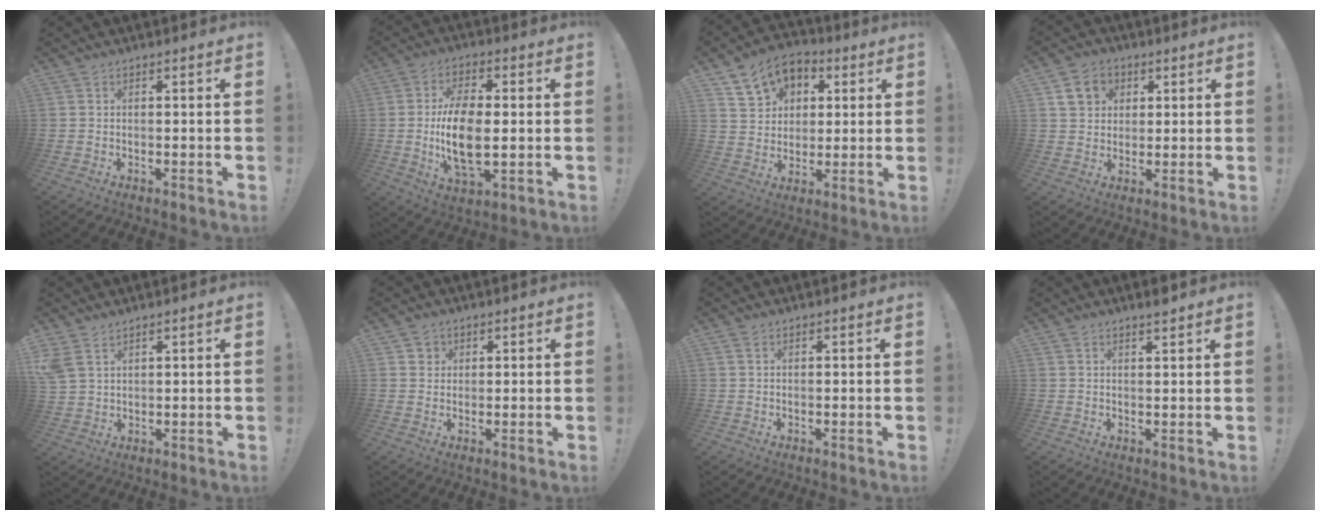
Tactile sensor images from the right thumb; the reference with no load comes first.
{"total": 14.3, "force": [-0.3, 7.3, 12.2], "torque": [-0.244, -0.008, -0.011]}
{"total": 11.1, "force": [5.4, 8.7, 4.2], "torque": [-0.069, -0.023, 0.107]}
{"total": 8.8, "force": [3.6, 7.3, 3.3], "torque": [-0.050, -0.006, 0.073]}
{"total": 5.2, "force": [3.4, 2.9, 2.7], "torque": [-0.056, -0.006, 0.071]}
{"total": 2.5, "force": [1.2, 2.2, 0.3], "torque": [-0.002, -0.006, 0.021]}
{"total": 0.8, "force": [0.4, 0.5, 0.4], "torque": [-0.006, 0.001, 0.008]}
{"total": 2.5, "force": [2.0, 0.0, 1.4], "torque": [-0.020, -0.013, 0.033]}